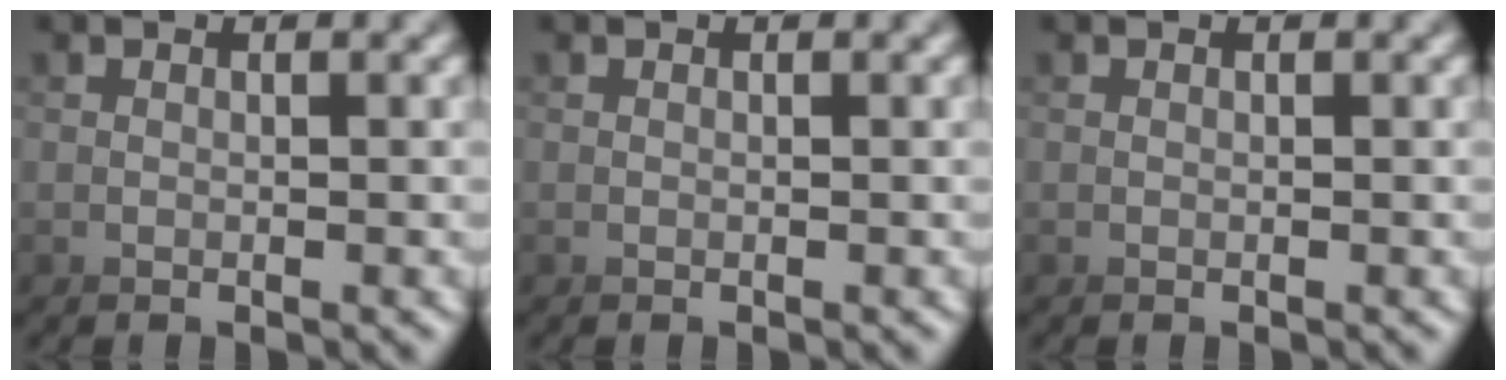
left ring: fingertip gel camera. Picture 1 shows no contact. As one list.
[{"total": 0.0}, {"total": 0.0}]